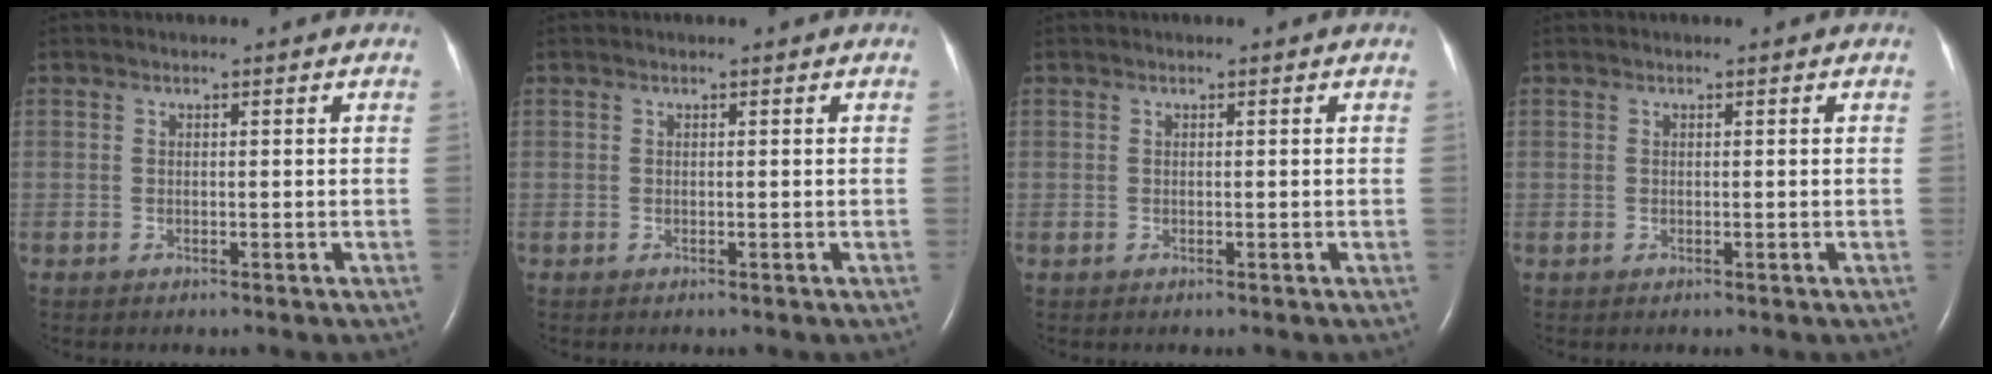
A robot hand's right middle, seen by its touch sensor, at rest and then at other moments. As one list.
[{"total": 0.0}, {"total": 0.0}, {"total": 0.0}]